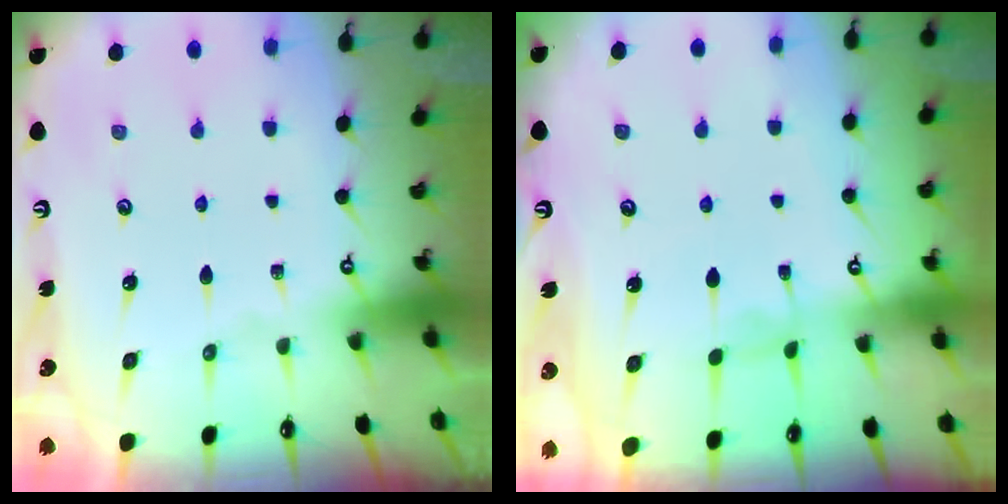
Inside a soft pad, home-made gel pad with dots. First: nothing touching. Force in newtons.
{"total": 1.0, "press": 0.9, "slide": 0.5}